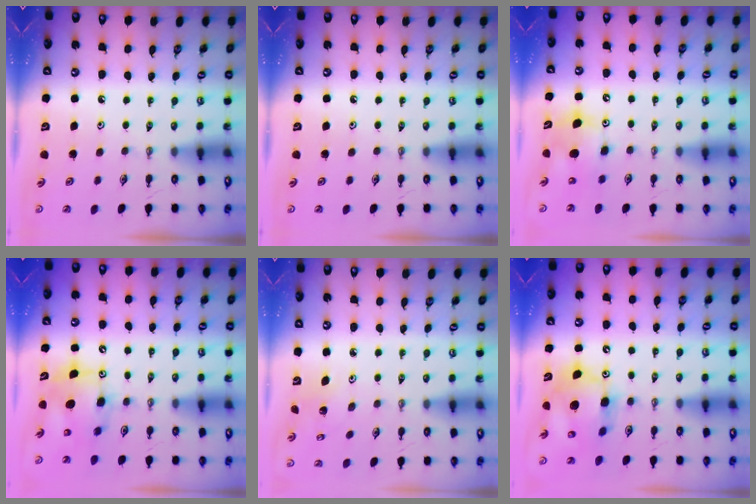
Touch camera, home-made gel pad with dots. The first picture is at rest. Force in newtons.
{"total": 0.0}
{"total": 10.9, "press": 10.8, "slide": 1.5}
{"total": 8.2, "press": 8.0, "slide": 1.7}
{"total": 1.7, "press": 1.6, "slide": 0.2}
{"total": 12.3, "press": 12.2, "slide": 1.8}